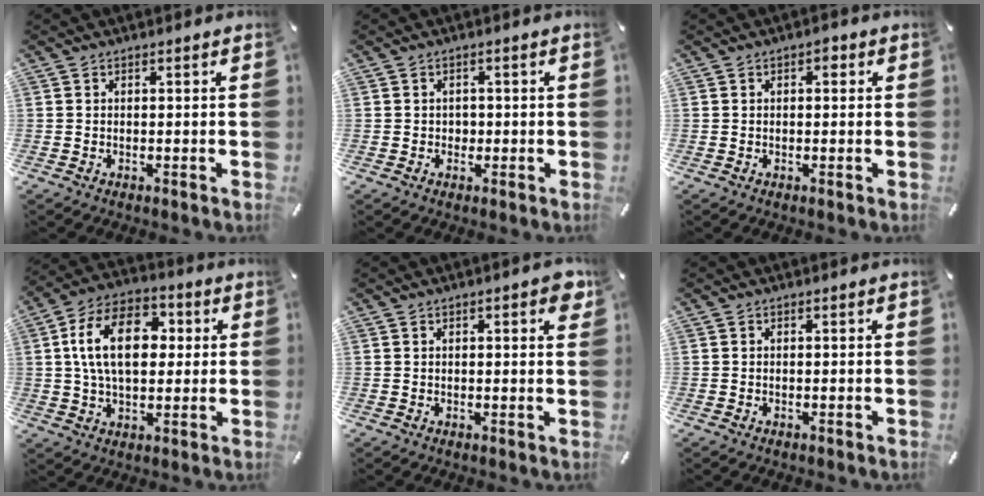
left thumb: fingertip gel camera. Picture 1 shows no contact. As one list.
[{"total": 1.5, "force": [-0.2, 1.4, 0.4], "torque": [-0.010, 0.005, -0.007]}, {"total": 1.7, "force": [0.3, 1.1, 1.3], "torque": [-0.018, 0.005, 0.001]}, {"total": 15.5, "force": [2.5, 10.1, 11.4], "torque": [-0.228, 0.009, 0.039]}, {"total": 3.3, "force": [1.5, 1.1, 2.7], "torque": [-0.031, -0.004, 0.019]}, {"total": 0.0}]